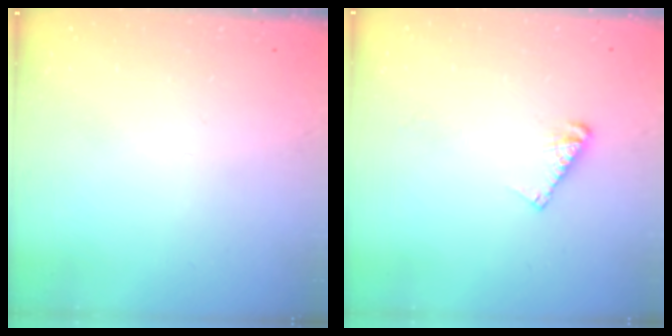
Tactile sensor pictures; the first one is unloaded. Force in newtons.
{"total": 6.0, "press": 6.0, "slide": 0.2}